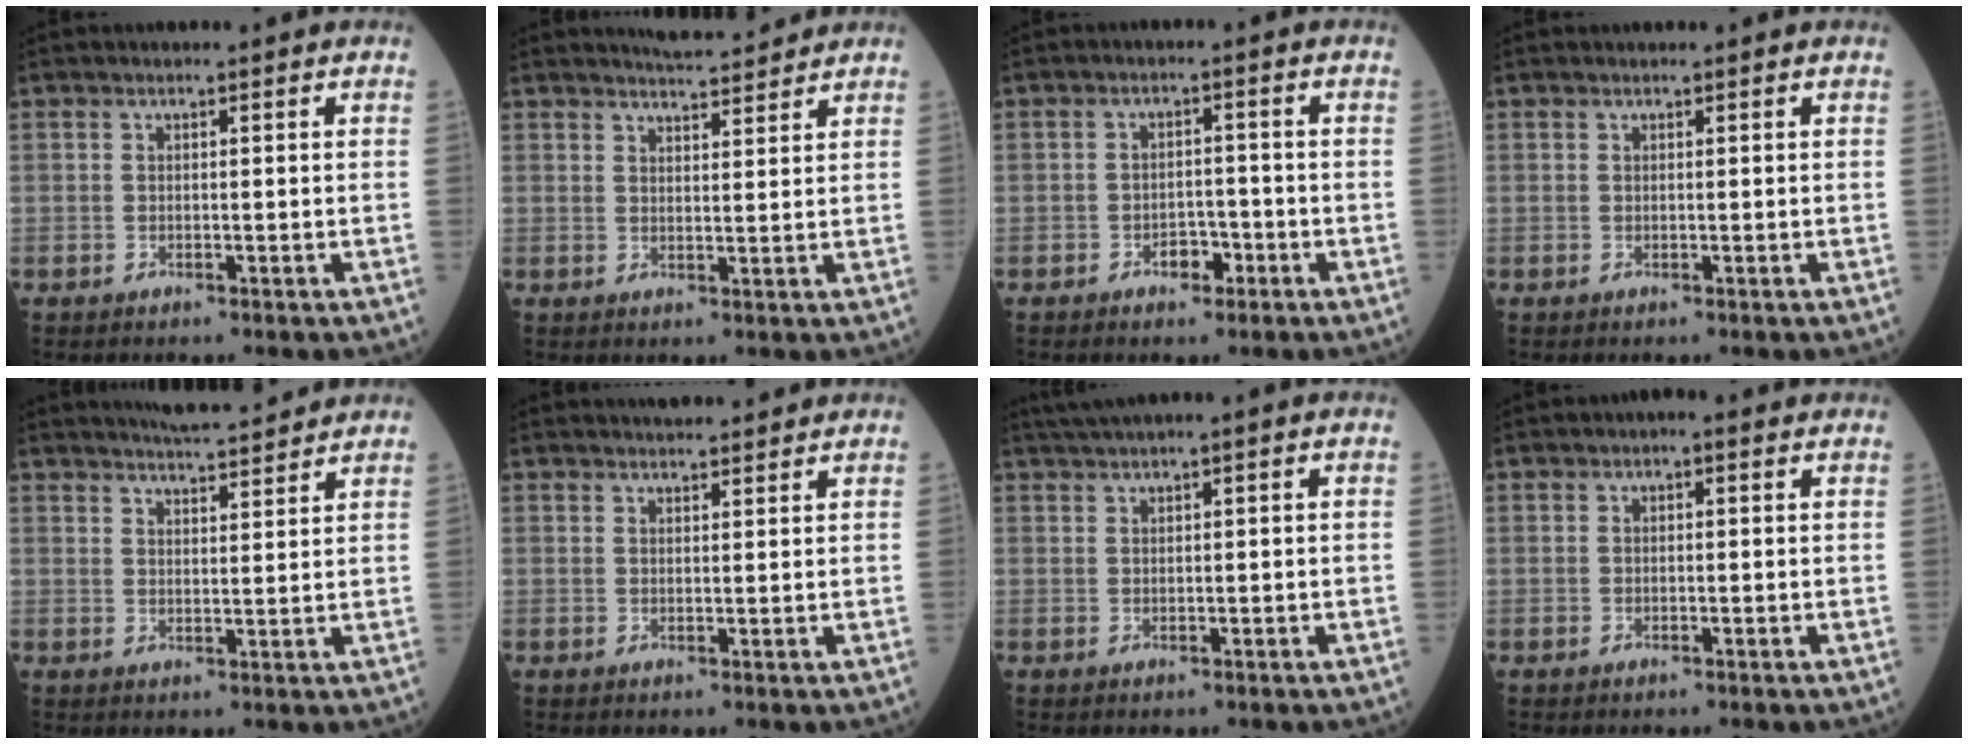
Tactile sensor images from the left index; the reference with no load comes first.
{"total": 5.1, "force": [5.0, 0.4, 1.1], "torque": [-0.026, 0.008, 0.073]}
{"total": 3.1, "force": [-1.7, 1.8, 1.8], "torque": [-0.025, 0.006, -0.026]}
{"total": 0.8, "force": [0.8, 0.0, 0.2], "torque": [-0.008, 0.014, 0.013]}
{"total": 8.1, "force": [7.7, 0.5, 2.6], "torque": [-0.049, 0.012, 0.112]}
{"total": 5.8, "force": [5.5, 0.7, 1.9], "torque": [-0.025, 0.024, 0.071]}
{"total": 2.4, "force": [1.6, -0.4, 1.7], "torque": [-0.039, 0.015, 0.036]}
{"total": 1.0, "force": [0.4, 0.4, 0.8], "torque": [-0.012, 0.009, 0.000]}